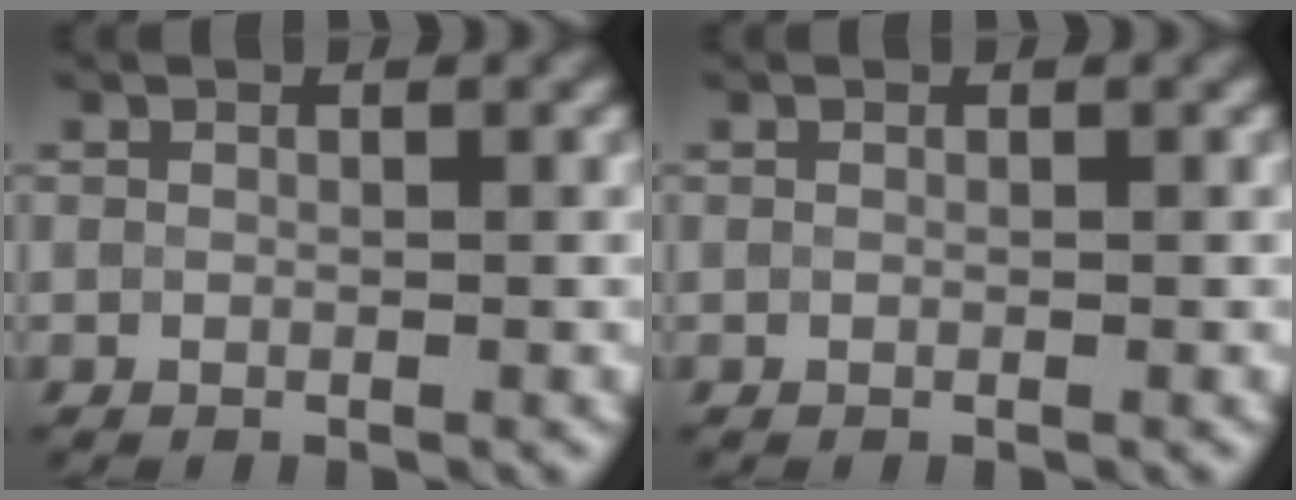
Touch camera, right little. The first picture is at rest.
{"total": 0.0}